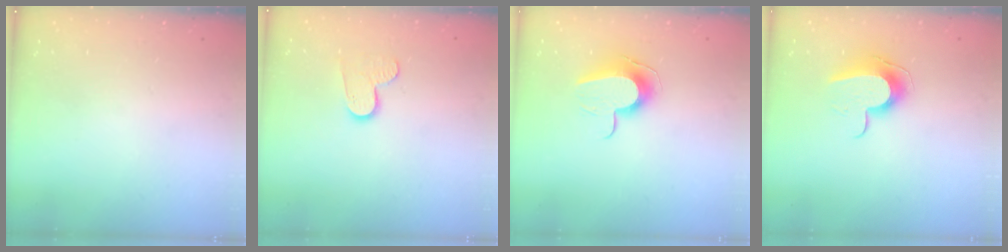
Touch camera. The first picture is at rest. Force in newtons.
{"total": 7.8, "press": 7.7, "slide": 0.6}
{"total": 10.0, "press": 10.0, "slide": 1.2}
{"total": 9.9, "press": 9.9, "slide": 0.4}